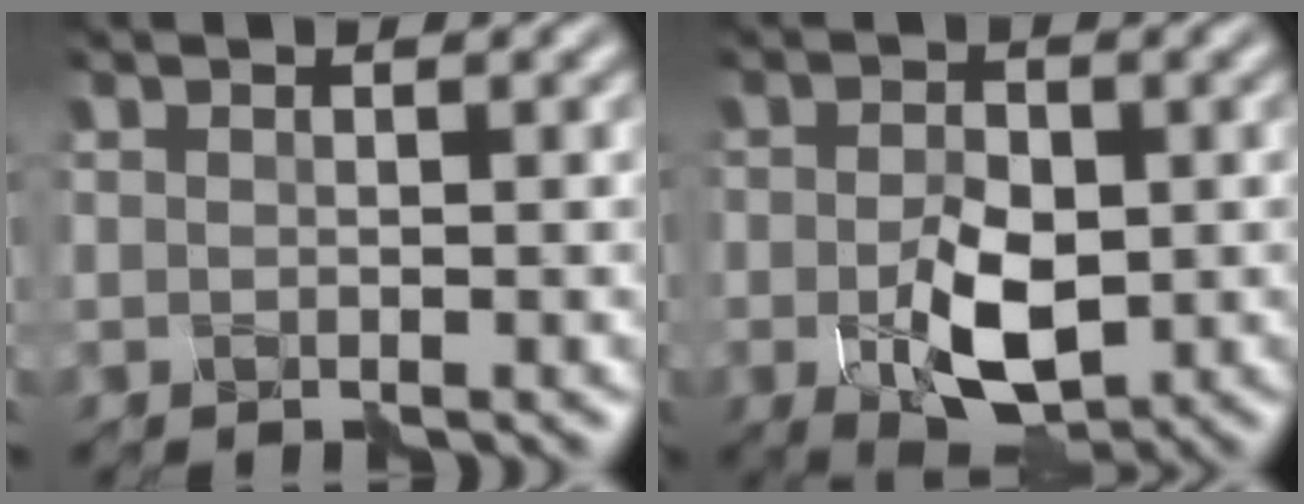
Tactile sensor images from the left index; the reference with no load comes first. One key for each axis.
{"total": 5.1, "fx": -1.4, "fy": 2.9, "fz": 4.0, "tx": -0.076, "ty": -0.007, "tz": -0.021}